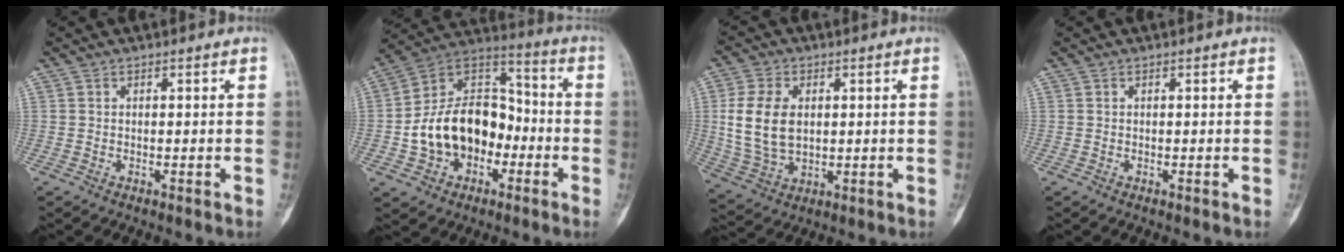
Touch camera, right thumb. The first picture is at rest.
{"total": 18.3, "force": [-4.1, 13.3, 11.8], "torque": [-0.165, 0.056, -0.074]}
{"total": 11.4, "force": [1.5, 7.5, 8.5], "torque": [-0.164, -0.004, 0.037]}
{"total": 0.0}